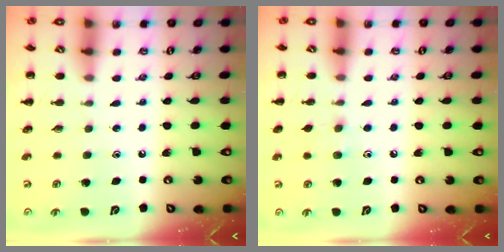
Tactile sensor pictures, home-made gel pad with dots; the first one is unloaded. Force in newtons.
{"total": 5.2, "press": 4.9, "slide": 1.8}